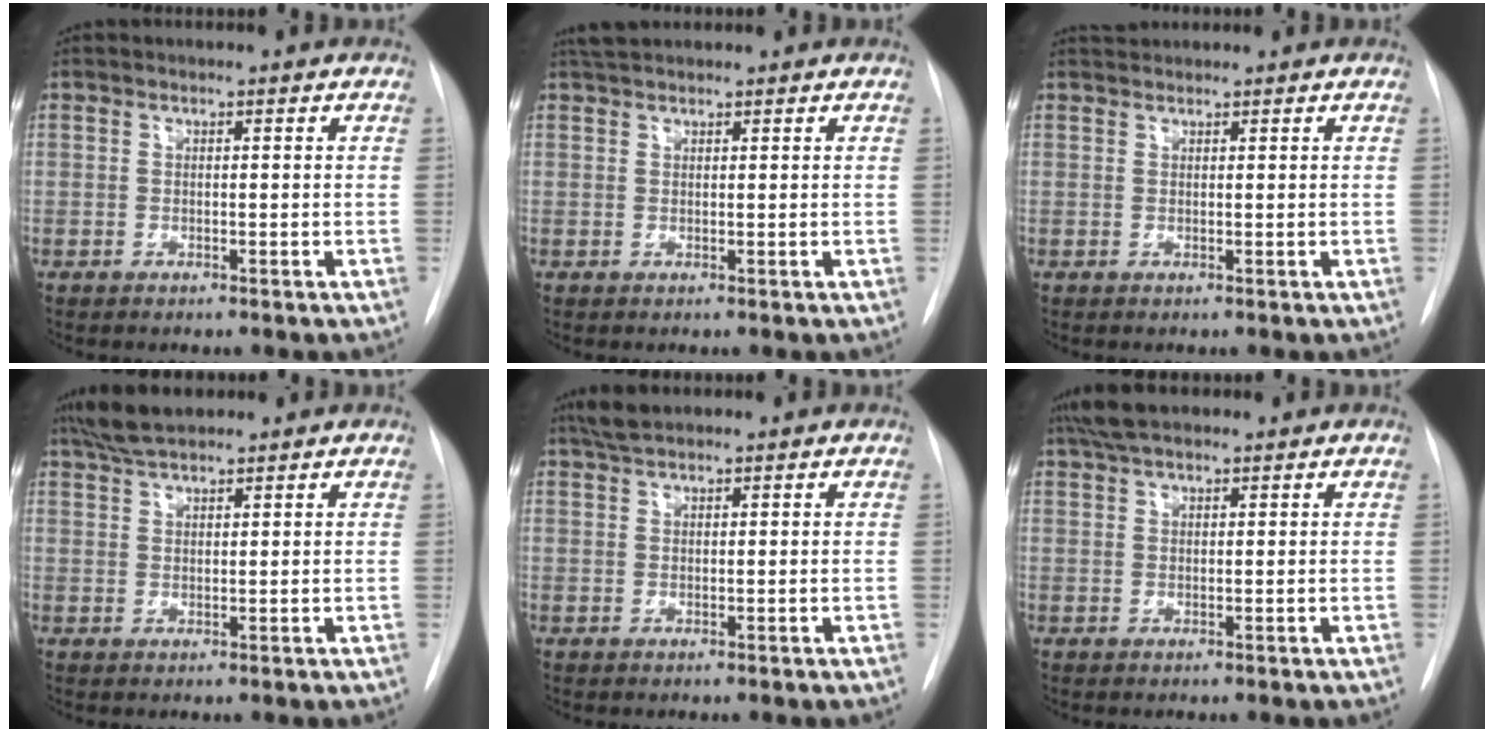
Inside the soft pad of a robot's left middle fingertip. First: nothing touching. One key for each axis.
{"total": 2.7, "fx": 2.5, "fy": 0.6, "fz": 0.9, "tx": -0.017, "ty": 0.021, "tz": 0.044}
{"total": 1.5, "fx": 1.5, "fy": 0.2, "fz": 0.1, "tx": -0.009, "ty": 0.015, "tz": 0.031}
{"total": 5.0, "fx": 4.3, "fy": 1.0, "fz": 2.4, "tx": -0.052, "ty": 0.017, "tz": 0.081}
{"total": 2.9, "fx": 2.4, "fy": 0.6, "fz": 1.3, "tx": -0.030, "ty": 0.013, "tz": 0.047}
{"total": 5.3, "fx": 4.3, "fy": 1.5, "fz": 2.8, "tx": -0.053, "ty": 0.027, "tz": 0.078}